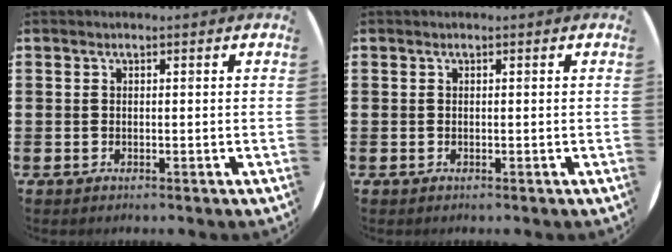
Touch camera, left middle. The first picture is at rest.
{"total": 0.0}